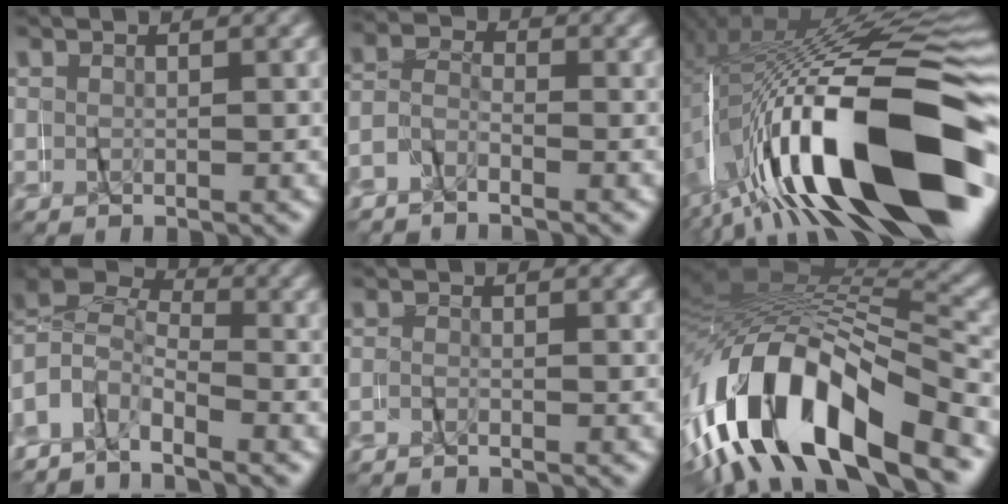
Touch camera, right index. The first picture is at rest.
{"total": 2.2, "force": [-1.5, 1.5, 0.8], "torque": [-0.025, 0.014, -0.038]}
{"total": 21.3, "force": [-6.7, 8.1, 18.6], "torque": [-0.308, 0.011, -0.082]}
{"total": 6.8, "force": [-0.6, 5.7, 3.7], "torque": [-0.106, -0.009, -0.012]}
{"total": 1.1, "force": [-1.1, 0.1, -0.2], "torque": [-0.008, 0.007, -0.026]}
{"total": 13.9, "force": [-5.1, 7.4, 10.6], "torque": [-0.229, 0.000, -0.073]}